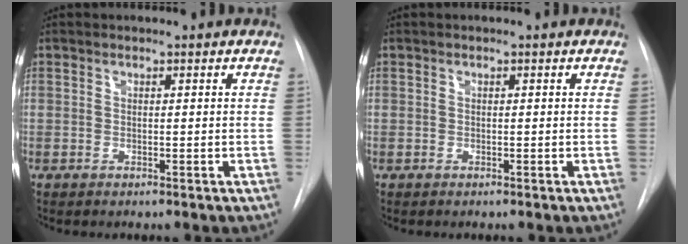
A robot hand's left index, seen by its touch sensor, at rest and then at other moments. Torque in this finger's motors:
{"motor_torque": [0.00, 0.00, 0.00, 0.00]}